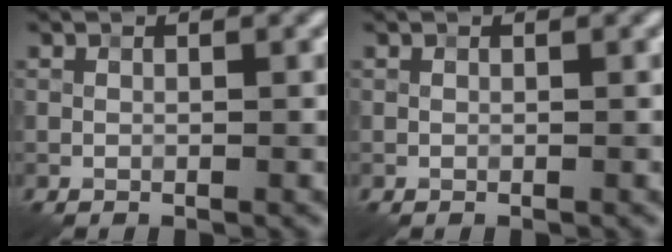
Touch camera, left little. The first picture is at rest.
{"total": 0.0}